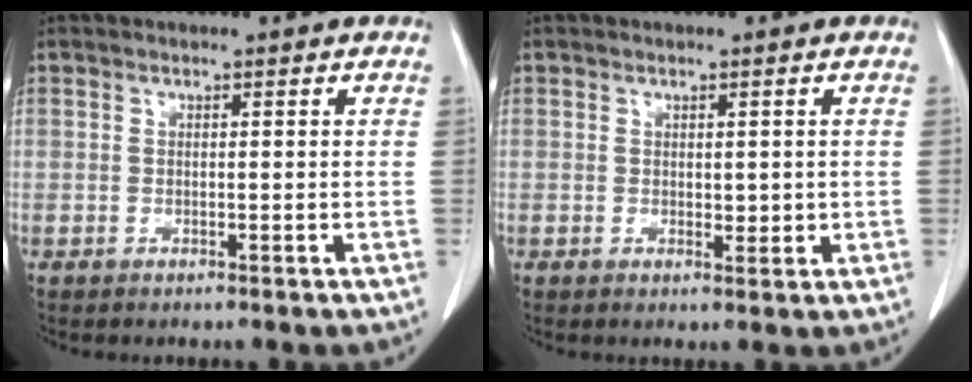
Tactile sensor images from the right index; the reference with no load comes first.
{"total": 1.8, "force": [0.2, 1.1, 1.4], "torque": [-0.018, -0.005, 0.006]}